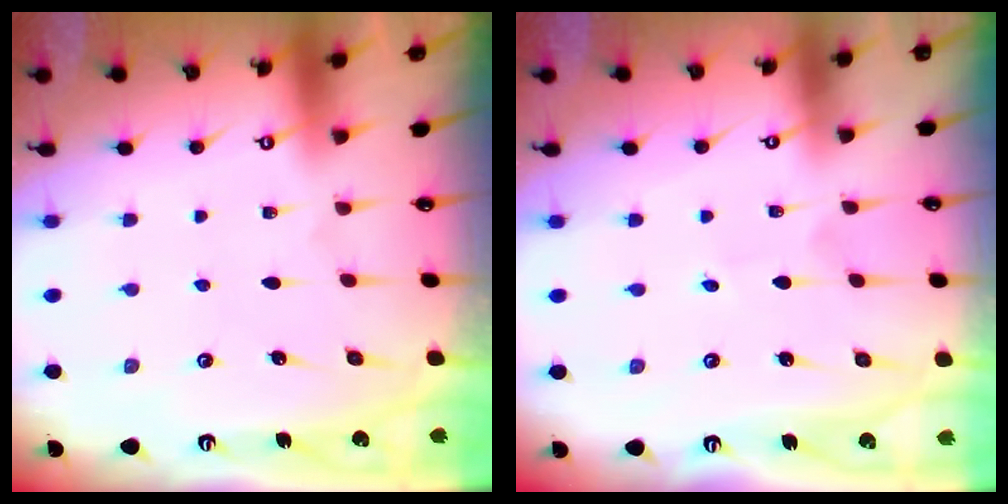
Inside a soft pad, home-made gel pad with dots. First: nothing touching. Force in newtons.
{"total": 1.5, "press": 1.5, "slide": 0.1}